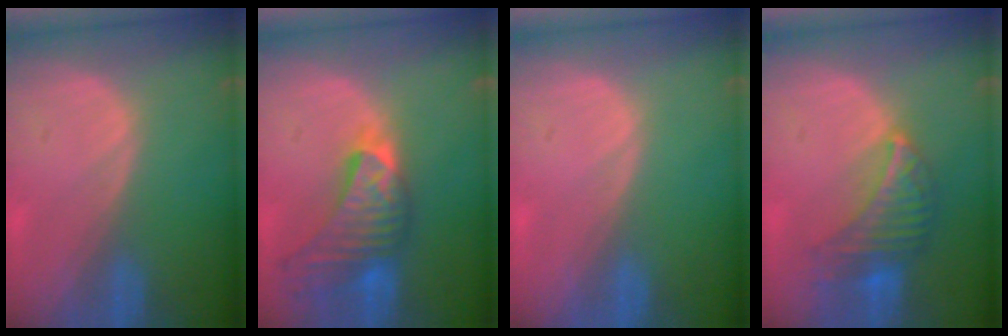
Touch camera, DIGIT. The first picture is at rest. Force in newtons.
{"total": 9.0, "press": 8.5, "slide": 2.7}
{"total": 0.0}
{"total": 6.7, "press": 6.5, "slide": 1.7}